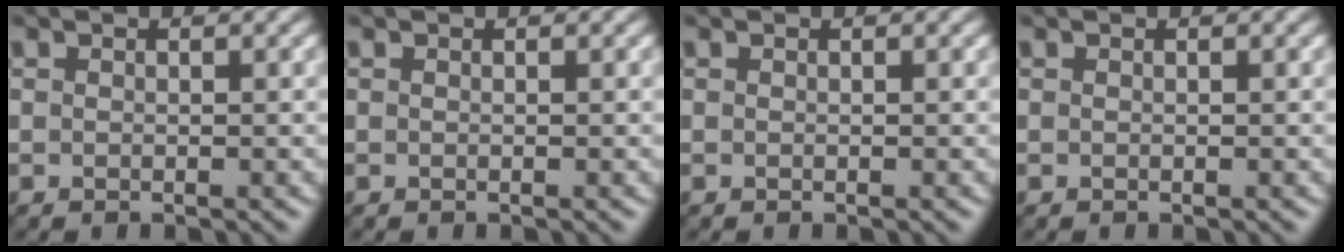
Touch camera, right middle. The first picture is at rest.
{"total": 0.0}
{"total": 0.0}
{"total": 0.0}